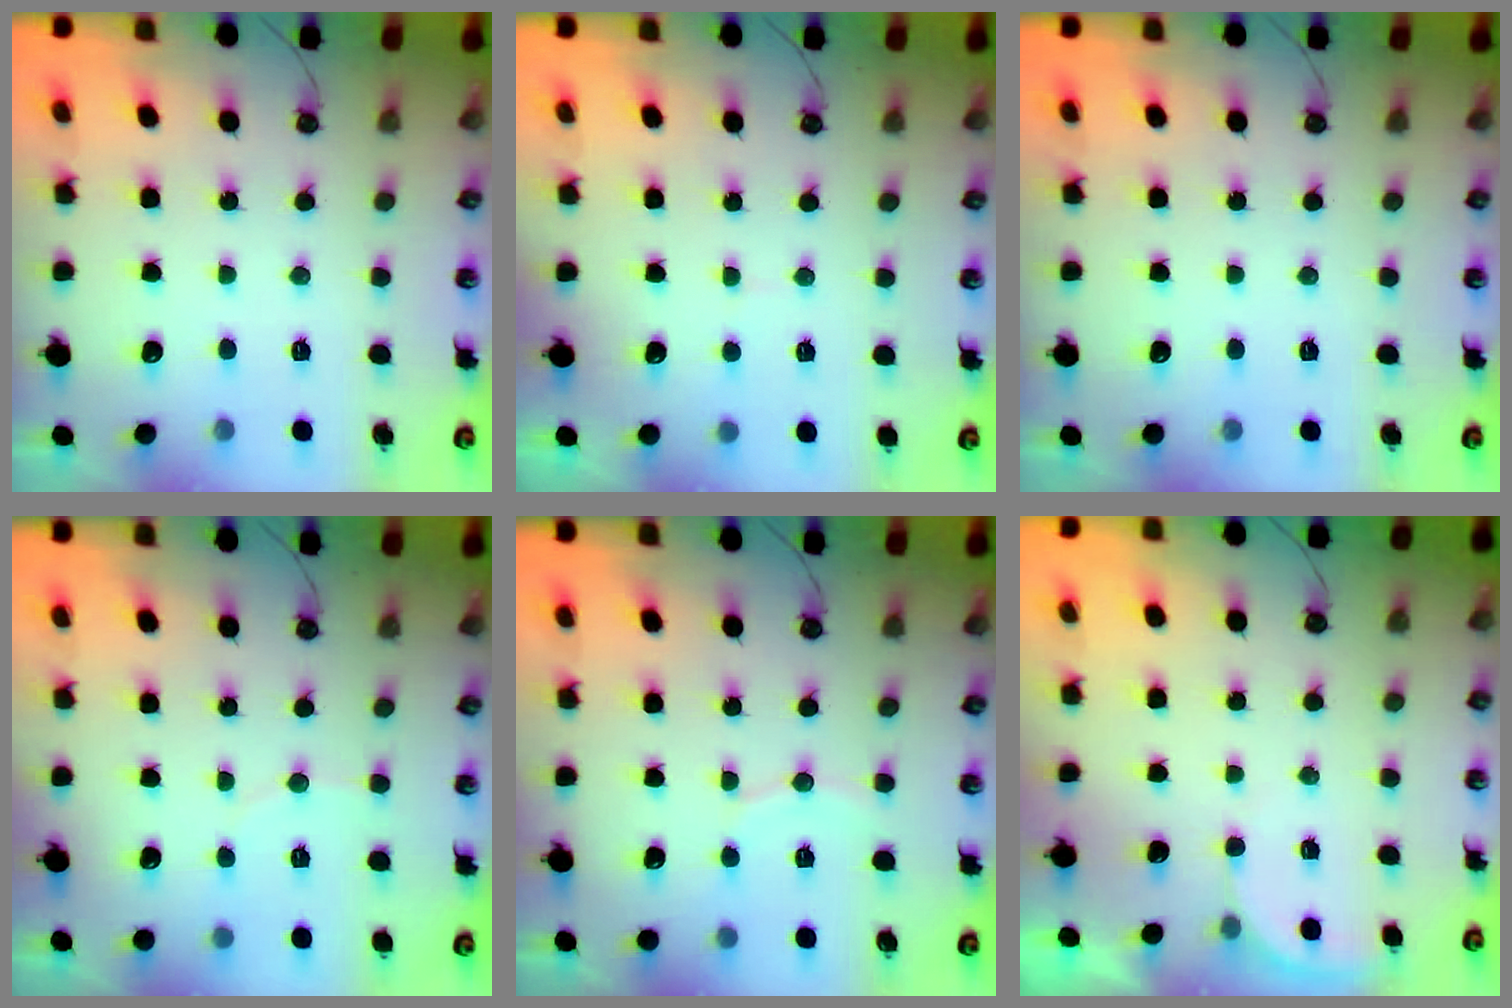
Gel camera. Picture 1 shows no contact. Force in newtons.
{"total": 3.1, "press": 2.3, "slide": 2.0}
{"total": 0.0}
{"total": 3.3, "press": 3.2, "slide": 0.7}
{"total": 7.1, "press": 7.1, "slide": 0.5}
{"total": 1.6, "press": 1.6, "slide": 0.1}